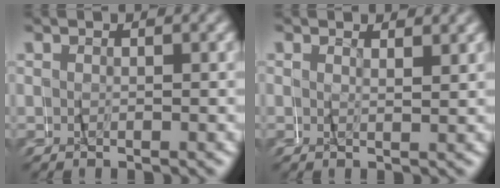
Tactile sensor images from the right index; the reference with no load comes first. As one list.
[{"total": 1.2, "force": [0.8, -0.8, -0.2], "torque": [-0.002, 0.000, 0.014]}]